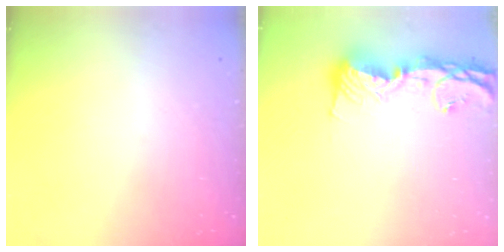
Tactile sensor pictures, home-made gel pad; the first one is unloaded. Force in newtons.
{"total": 14.4, "press": 14.3, "slide": 1.5}